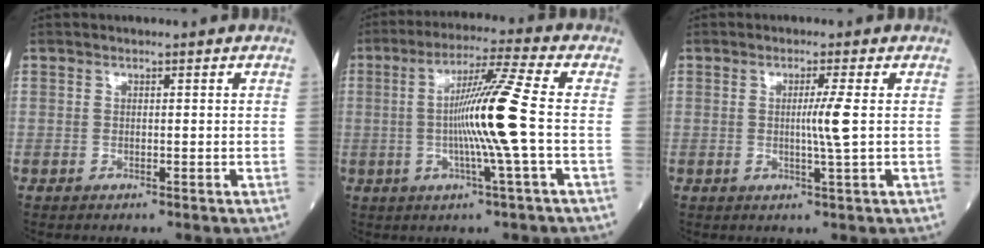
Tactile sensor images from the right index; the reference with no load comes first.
{"total": 11.1, "force": [-0.9, -2.1, 10.9], "torque": [-0.201, -0.004, -0.018]}
{"total": 3.4, "force": [0.1, -1.0, 3.3], "torque": [-0.058, -0.008, 0.002]}